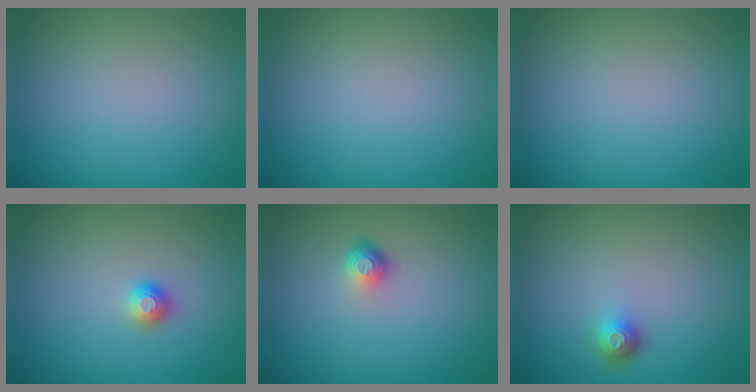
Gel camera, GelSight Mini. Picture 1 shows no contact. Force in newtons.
{"total": 0.0}
{"total": 0.0}
{"total": 1.1, "press": 1.1, "slide": 0.1}
{"total": 1.6, "press": 1.1, "slide": 1.2}
{"total": 1.6, "press": 1.1, "slide": 1.0}